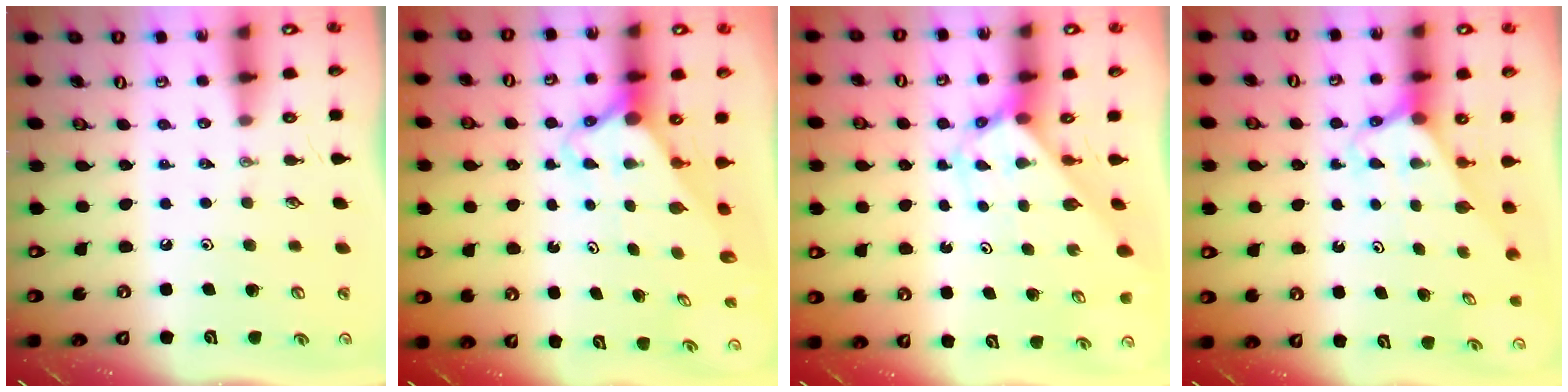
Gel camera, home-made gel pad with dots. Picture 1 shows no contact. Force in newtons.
{"total": 3.1, "press": 3.0, "slide": 0.3}
{"total": 2.7, "press": 2.7, "slide": 0.2}
{"total": 2.7, "press": 2.7, "slide": 0.1}